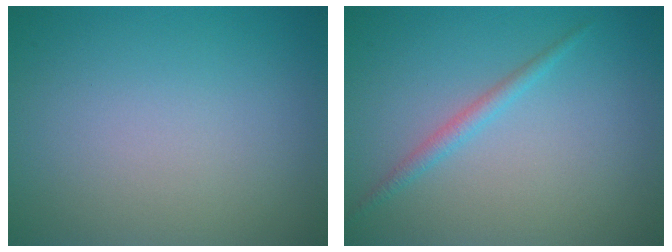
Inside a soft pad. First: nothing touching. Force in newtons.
{"total": 1.4, "press": 1.4, "slide": 0.1}